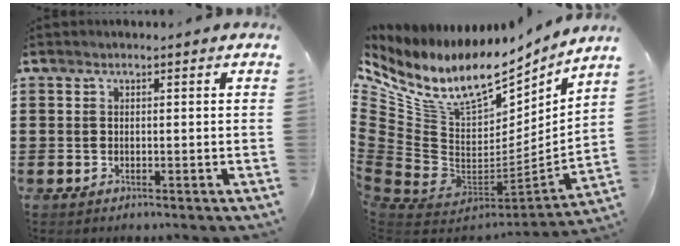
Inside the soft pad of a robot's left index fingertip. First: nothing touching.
{"total": 14.1, "force": [9.2, 6.4, 8.4], "torque": [-0.205, -0.074, 0.156]}